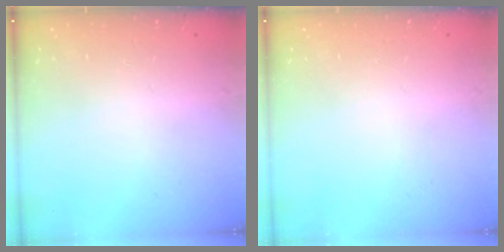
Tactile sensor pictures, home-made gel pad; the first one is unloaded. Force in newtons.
{"total": 0.0}